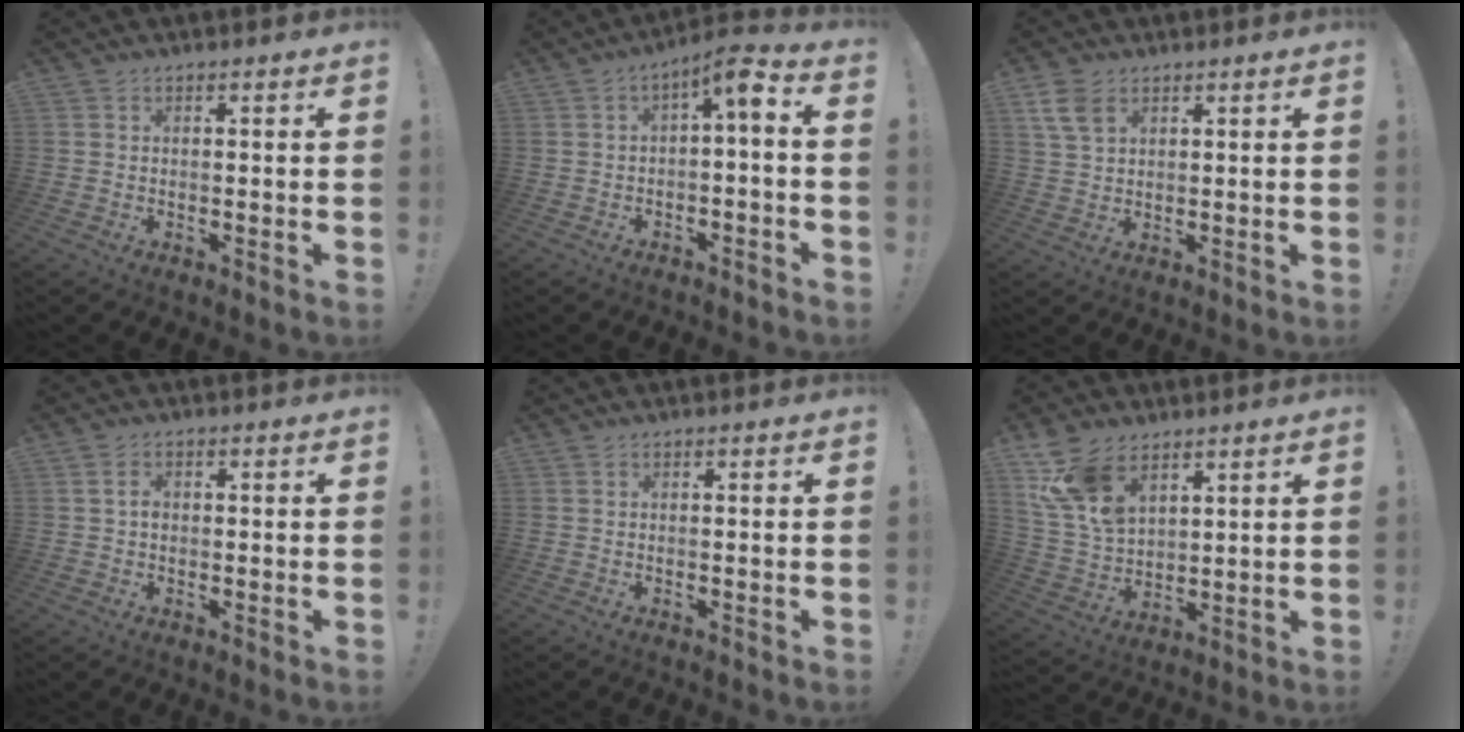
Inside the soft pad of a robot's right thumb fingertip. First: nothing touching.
{"total": 6.8, "force": [0.3, 1.3, 6.7], "torque": [-0.101, -0.002, 0.001]}
{"total": 7.2, "force": [3.7, 4.8, 3.8], "torque": [-0.066, -0.007, 0.076]}
{"total": 1.5, "force": [0.0, 1.2, 0.9], "torque": [-0.019, 0.007, 0.000]}
{"total": 0.0}
{"total": 13.8, "force": [7.9, 8.3, 7.7], "torque": [-0.160, -0.042, 0.157]}